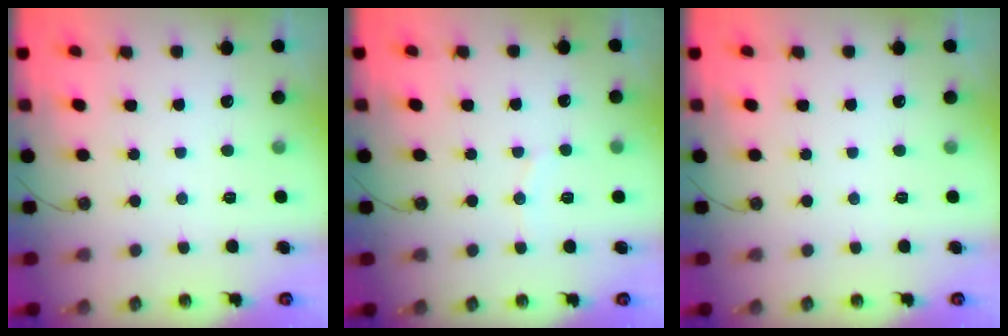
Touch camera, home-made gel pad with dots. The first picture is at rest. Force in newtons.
{"total": 5.2, "press": 5.2, "slide": 0.6}
{"total": 0.0}